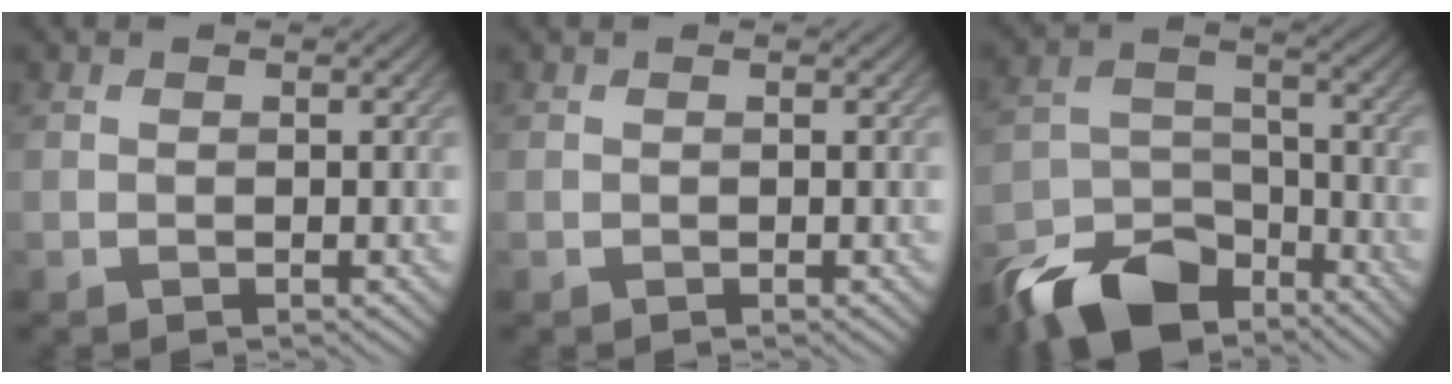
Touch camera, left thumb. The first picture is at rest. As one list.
[{"total": 0.0}, {"total": 12.8, "force": [-9.7, 5.9, 5.7], "torque": [-0.120, -0.013, -0.178]}]